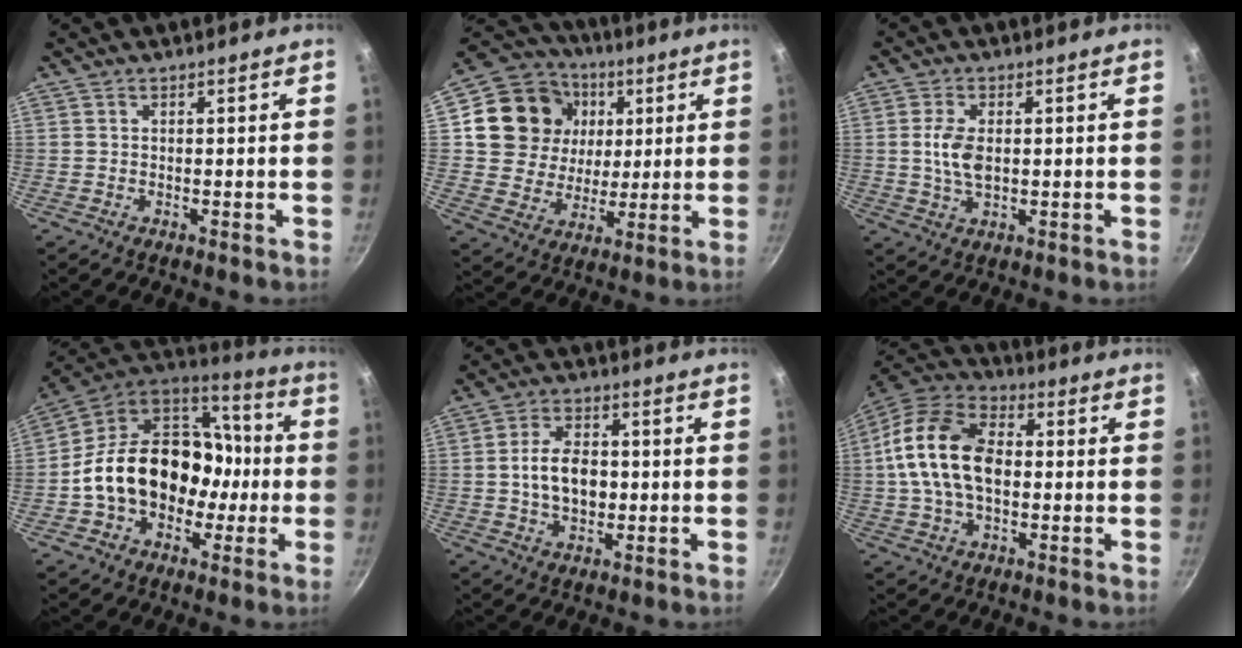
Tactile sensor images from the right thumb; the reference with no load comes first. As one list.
[{"total": 17.6, "force": [4.8, 15.3, 7.3], "torque": [-0.113, 0.006, 0.082]}, {"total": 6.1, "force": [0.4, 3.4, 5.1], "torque": [-0.100, -0.001, 0.009]}, {"total": 23.3, "force": [-3.1, 18.0, 14.5], "torque": [-0.215, 0.069, -0.041]}, {"total": 9.0, "force": [-0.3, 5.8, 6.9], "torque": [-0.105, 0.013, -0.008]}, {"total": 17.3, "force": [0.5, 10.9, 13.4], "torque": [-0.232, 0.029, -0.006]}]